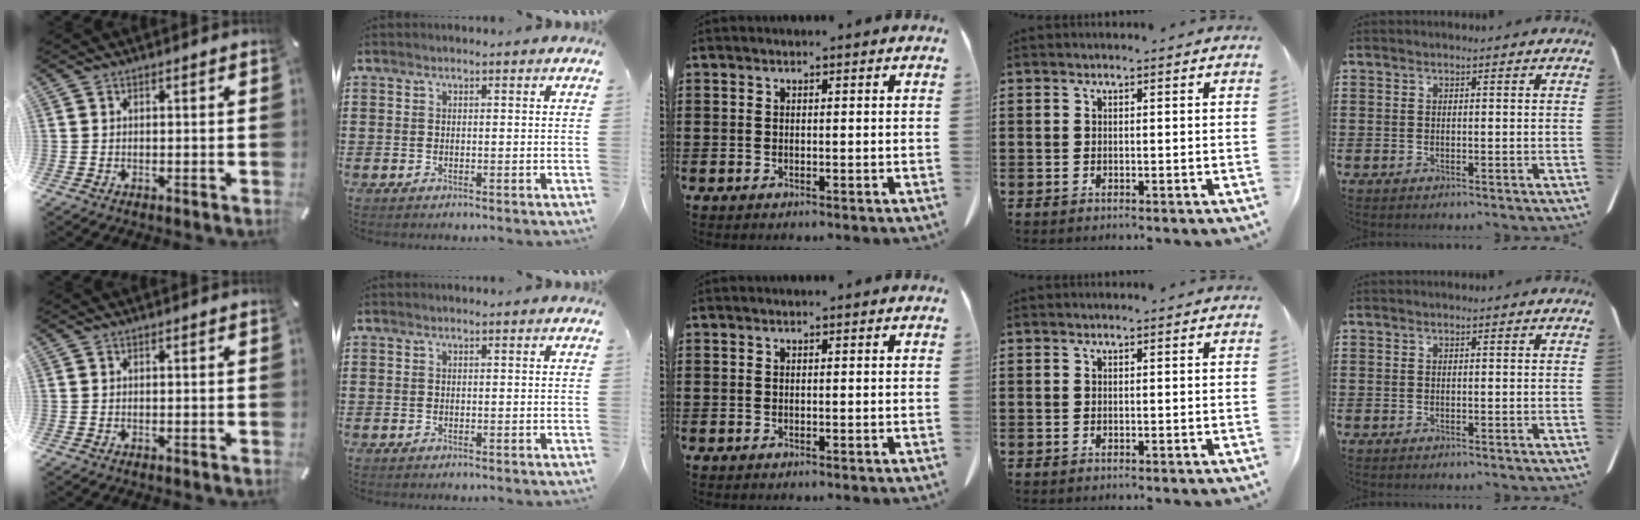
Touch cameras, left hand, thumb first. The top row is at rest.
{}